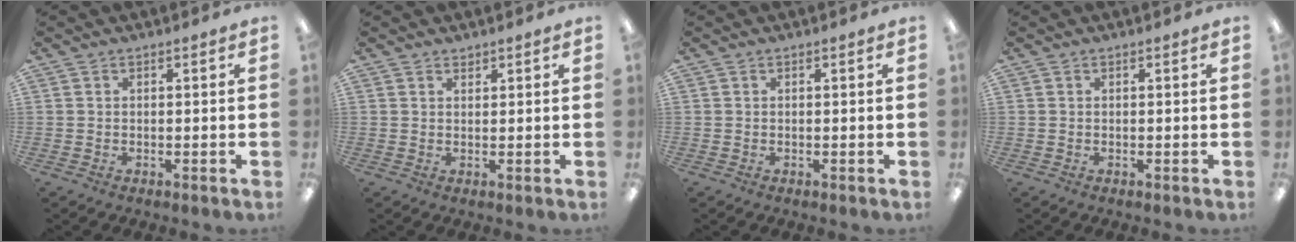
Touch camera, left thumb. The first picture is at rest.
{"total": 1.0, "force": [0.9, 0.3, 0.0], "torque": [-0.002, -0.001, 0.018]}
{"total": 0.0}
{"total": 0.0}